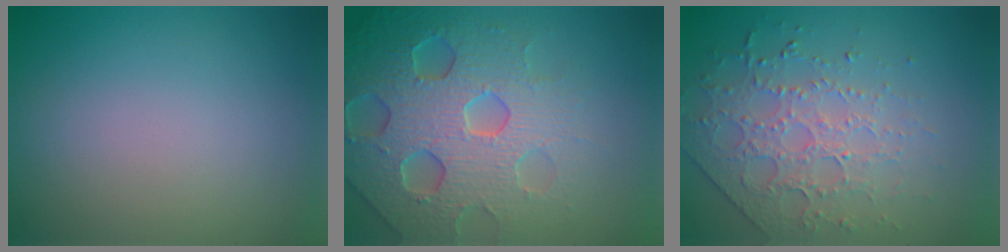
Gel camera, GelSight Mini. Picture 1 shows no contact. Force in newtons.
{"total": 7.0, "press": 6.8, "slide": 1.6}
{"total": 3.8, "press": 3.3, "slide": 1.8}